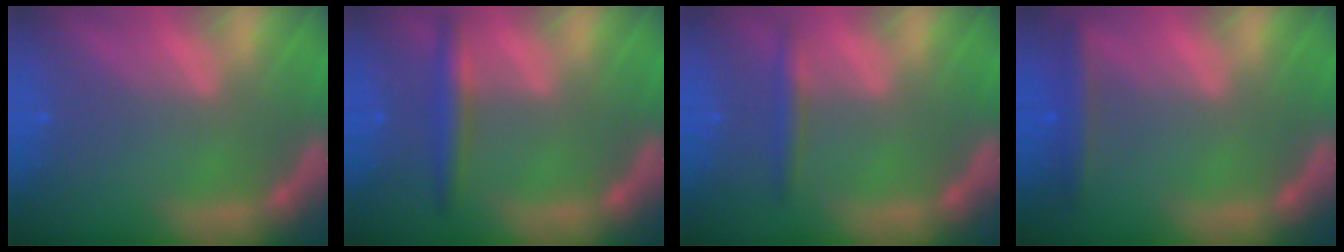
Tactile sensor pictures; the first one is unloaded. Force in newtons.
{"total": 3.0}
{"total": 1.9}
{"total": 2.4}